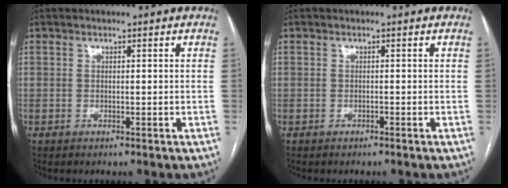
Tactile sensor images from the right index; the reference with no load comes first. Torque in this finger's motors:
{"motor_torque": [-0.06, 0.02, 0.05, 0.02]}